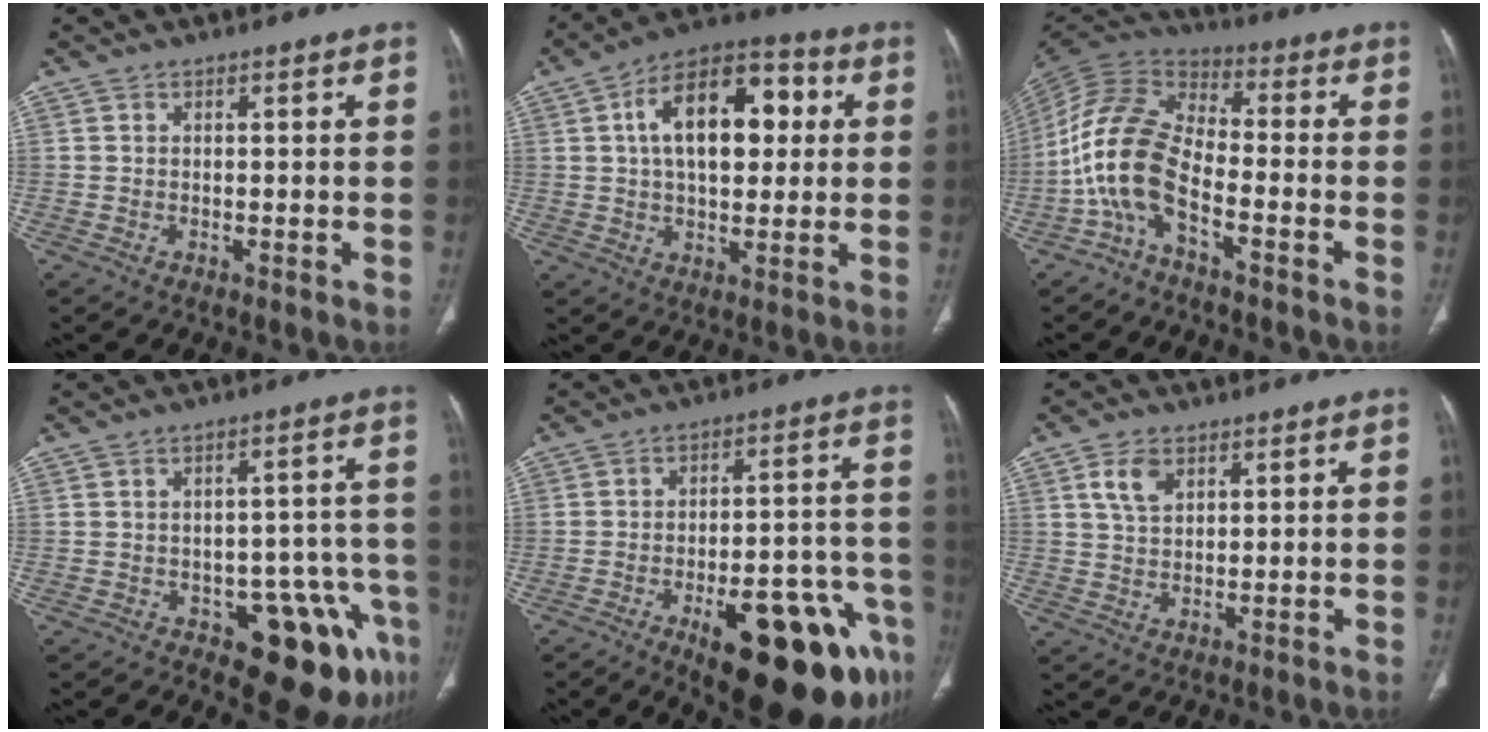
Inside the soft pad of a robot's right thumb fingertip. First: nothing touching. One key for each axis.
{"total": 17.4, "fx": 3.6, "fy": 9.8, "fz": 13.9, "tx": -0.191, "ty": 0.023, "tz": 0.051}
{"total": 13.6, "fx": -4.9, "fy": 6.8, "fz": 10.7, "tx": -0.225, "ty": 0.056, "tz": -0.106}
{"total": 14.4, "fx": -7.0, "fy": 6.7, "fz": 10.7, "tx": -0.080, "ty": 0.040, "tz": -0.081}
{"total": 23.8, "fx": -11.9, "fy": 8.5, "fz": 18.7, "tx": -0.174, "ty": 0.061, "tz": -0.154}
{"total": 4.9, "fx": 2.2, "fy": 3.0, "fz": 3.2, "tx": -0.052, "ty": -0.006, "tz": 0.046}